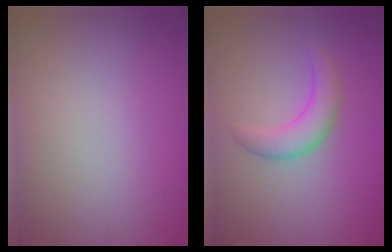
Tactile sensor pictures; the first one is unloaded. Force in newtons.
{"total": 2.7, "press": 2.7, "slide": 0.1}